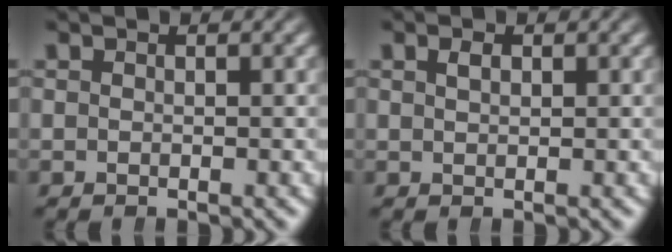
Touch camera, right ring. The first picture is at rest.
{"total": 0.9, "force": [0.5, 0.4, 0.6], "torque": [-0.004, 0.007, 0.008]}